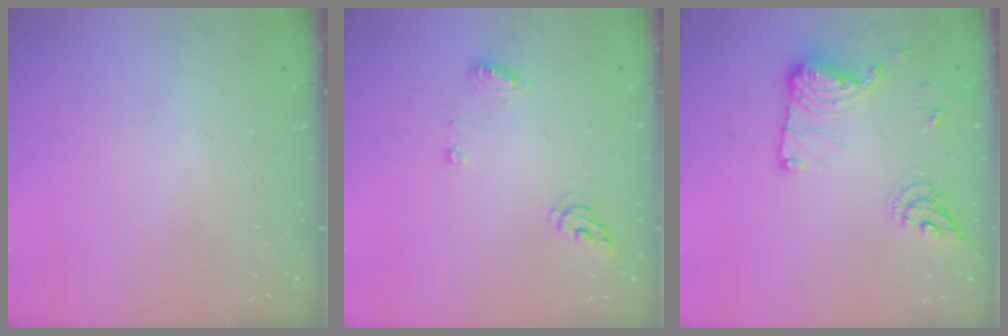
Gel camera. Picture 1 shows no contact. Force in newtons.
{"total": 7.2, "press": 7.2, "slide": 0.8}
{"total": 14.5, "press": 14.5, "slide": 0.4}